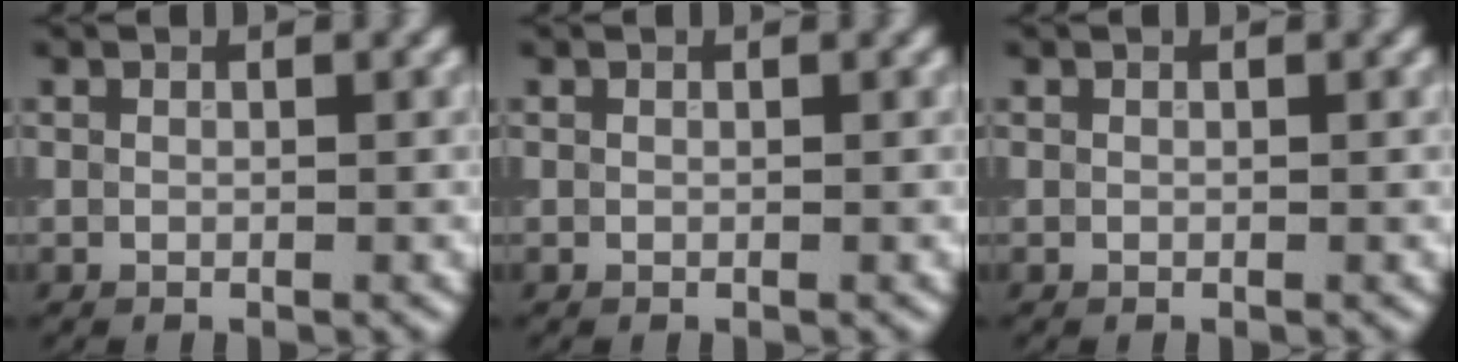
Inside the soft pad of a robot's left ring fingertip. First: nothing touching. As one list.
[{"total": 0.0}, {"total": 0.0}]